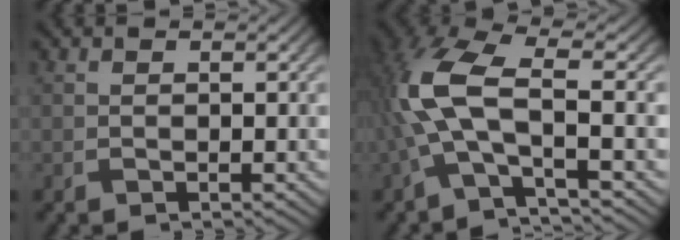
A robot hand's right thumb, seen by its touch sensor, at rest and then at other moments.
{"total": 9.8, "force": [-1.6, 3.3, 9.1], "torque": [-0.218, 0.013, -0.048]}